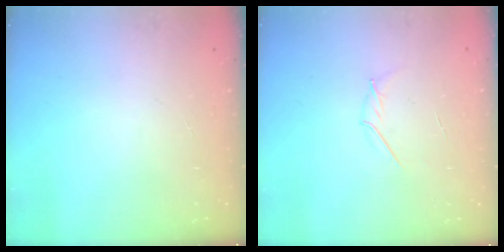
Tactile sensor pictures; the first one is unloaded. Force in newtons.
{"total": 3.1, "press": 3.0, "slide": 0.9}